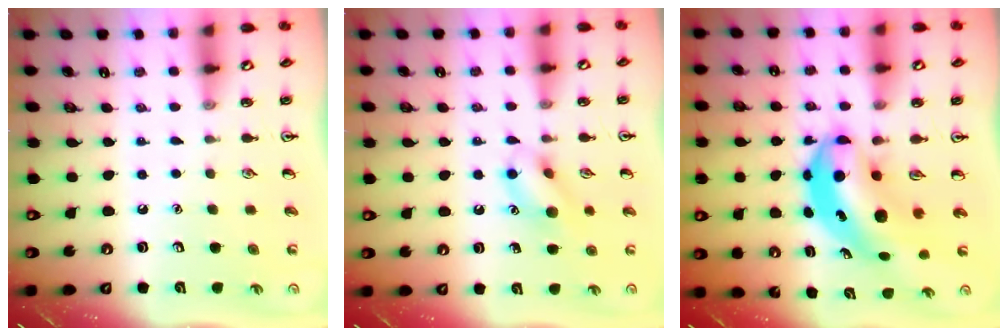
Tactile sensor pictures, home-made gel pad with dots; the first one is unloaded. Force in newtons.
{"total": 10.7, "press": 10.7, "slide": 1.0}
{"total": 8.7, "press": 8.3, "slide": 2.3}